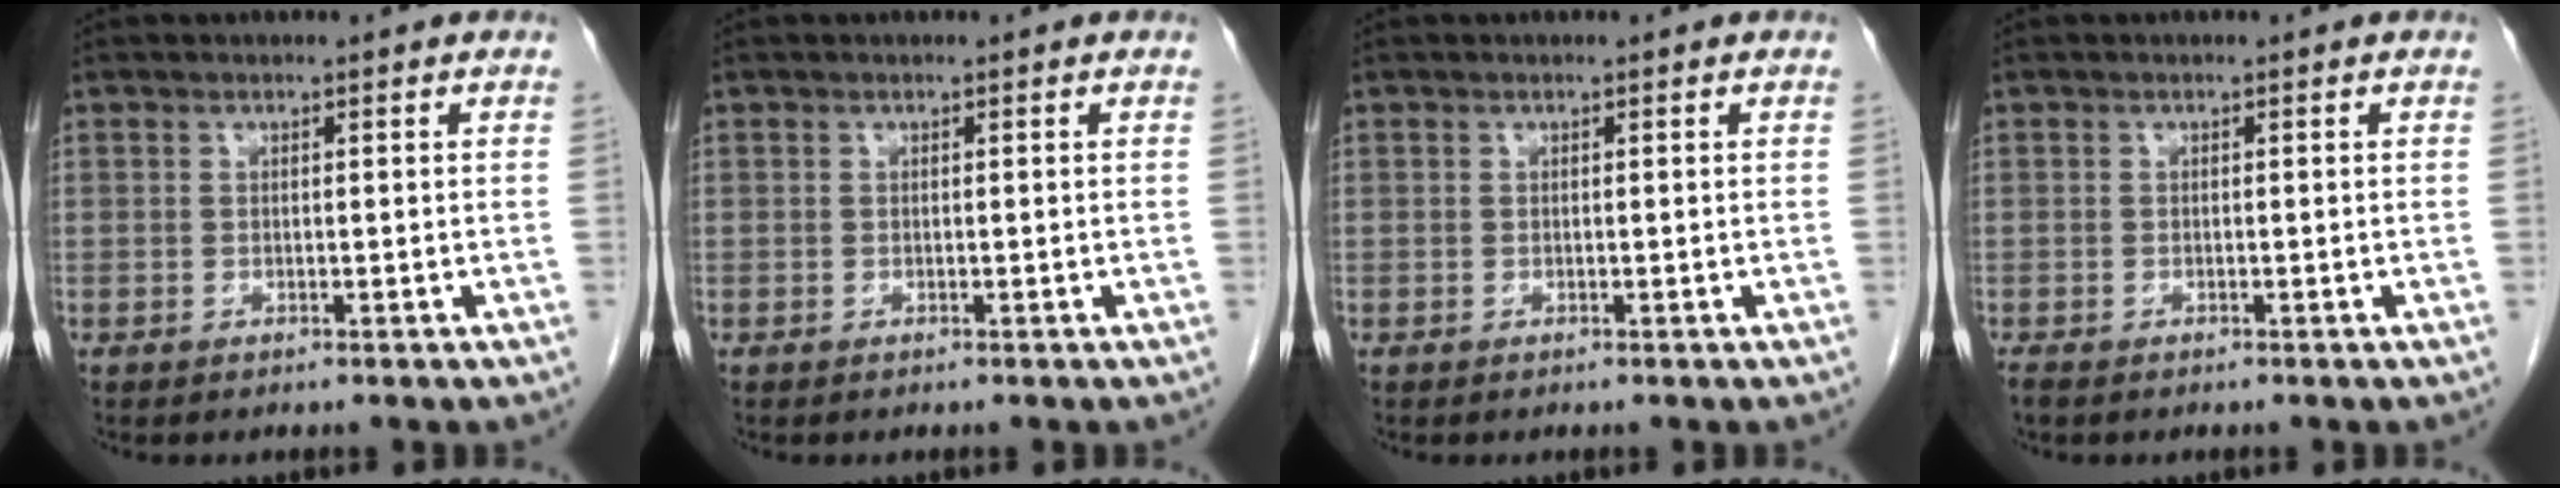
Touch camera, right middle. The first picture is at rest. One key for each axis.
{"total": 0.0}
{"total": 0.0}
{"total": 1.1, "fx": -0.9, "fy": 0.4, "fz": 0.5, "tx": -0.015, "ty": -0.004, "tz": -0.014}